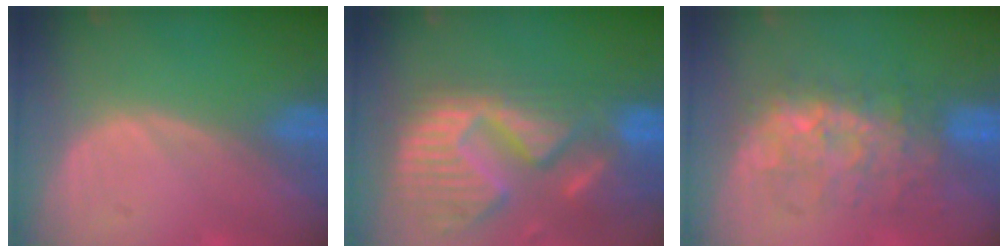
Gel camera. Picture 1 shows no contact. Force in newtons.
{"total": 14.4, "press": 12.0, "slide": 8.0}
{"total": 8.5, "press": 8.5, "slide": 0.3}